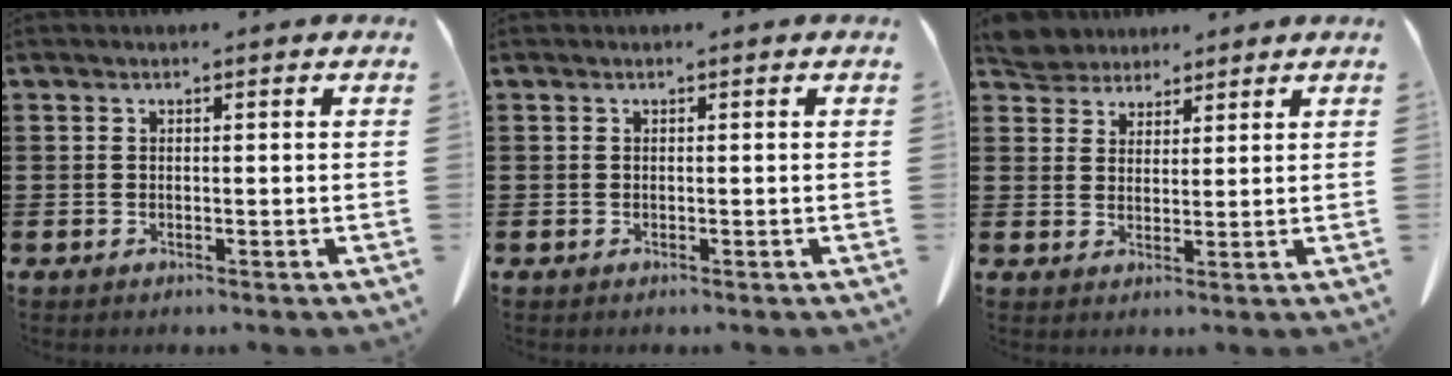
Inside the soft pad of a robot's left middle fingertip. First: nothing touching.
{"total": 0.0}
{"total": 4.5, "force": [4.3, 1.3, 0.4], "torque": [-0.026, -0.012, 0.083]}